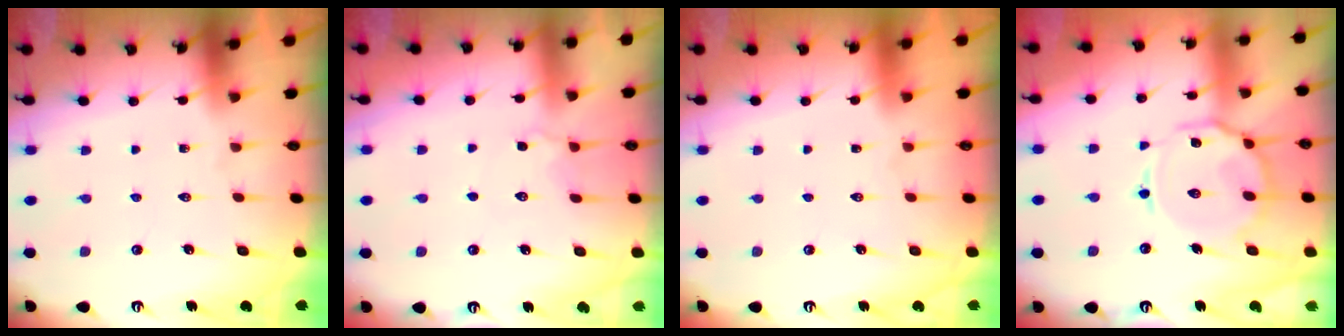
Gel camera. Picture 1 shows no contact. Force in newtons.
{"total": 4.2, "press": 4.2, "slide": 0.6}
{"total": 1.5, "press": 1.5, "slide": 0.1}
{"total": 12.5, "press": 12.5, "slide": 0.8}